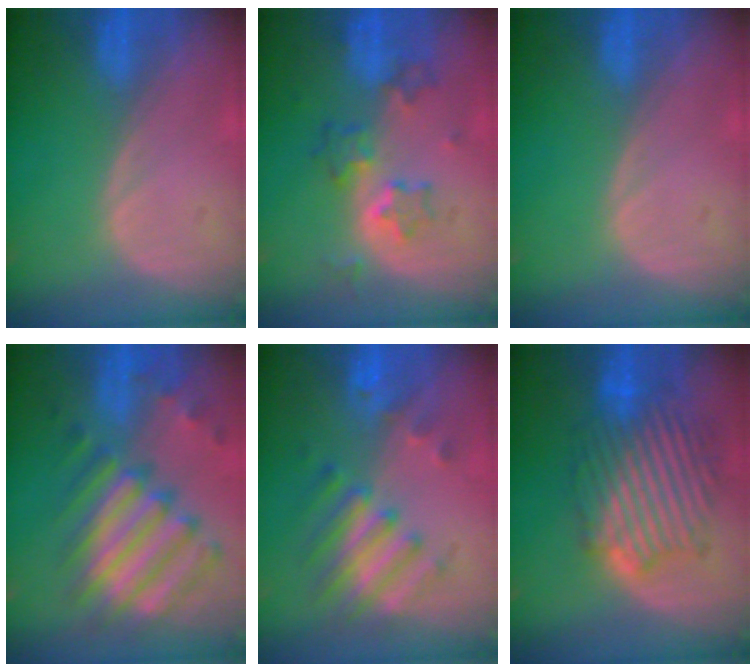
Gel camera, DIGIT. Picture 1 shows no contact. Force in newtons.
{"total": 6.2, "press": 5.8, "slide": 2.1}
{"total": 0.0}
{"total": 12.2, "press": 10.5, "slide": 6.1}
{"total": 8.1, "press": 7.1, "slide": 4.0}
{"total": 10.0, "press": 10.0, "slide": 0.5}